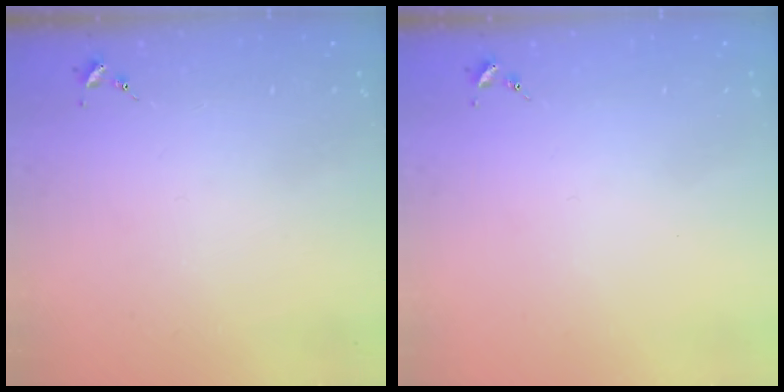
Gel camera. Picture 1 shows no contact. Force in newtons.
{"total": 0.0}